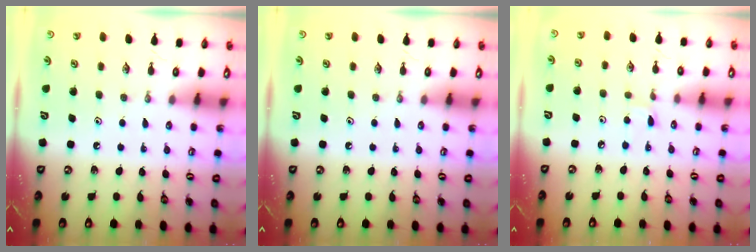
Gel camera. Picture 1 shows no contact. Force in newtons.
{"total": 0.0}
{"total": 2.8, "press": 2.8, "slide": 0.4}